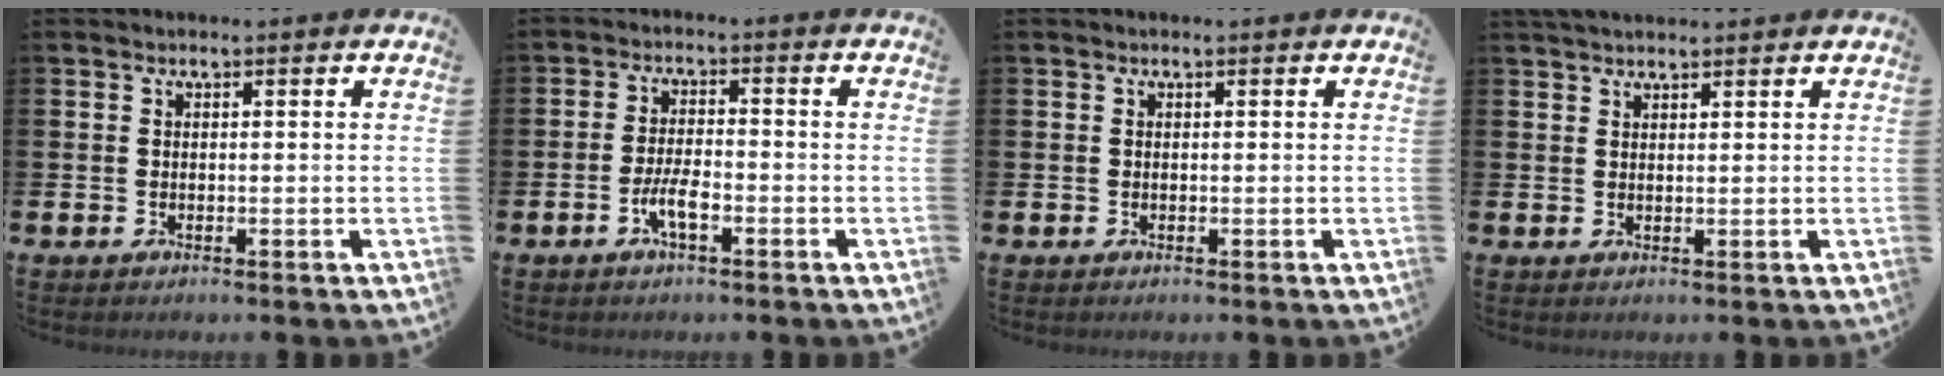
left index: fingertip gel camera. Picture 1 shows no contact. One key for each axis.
{"total": 3.7, "fx": -1.6, "fy": 1.1, "fz": 3.1, "tx": -0.071, "ty": 0.002, "tz": -0.032}
{"total": 0.0}
{"total": 2.0, "fx": 2.0, "fy": 0.4, "fz": 0.4, "tx": 0.000, "ty": -0.006, "tz": 0.034}